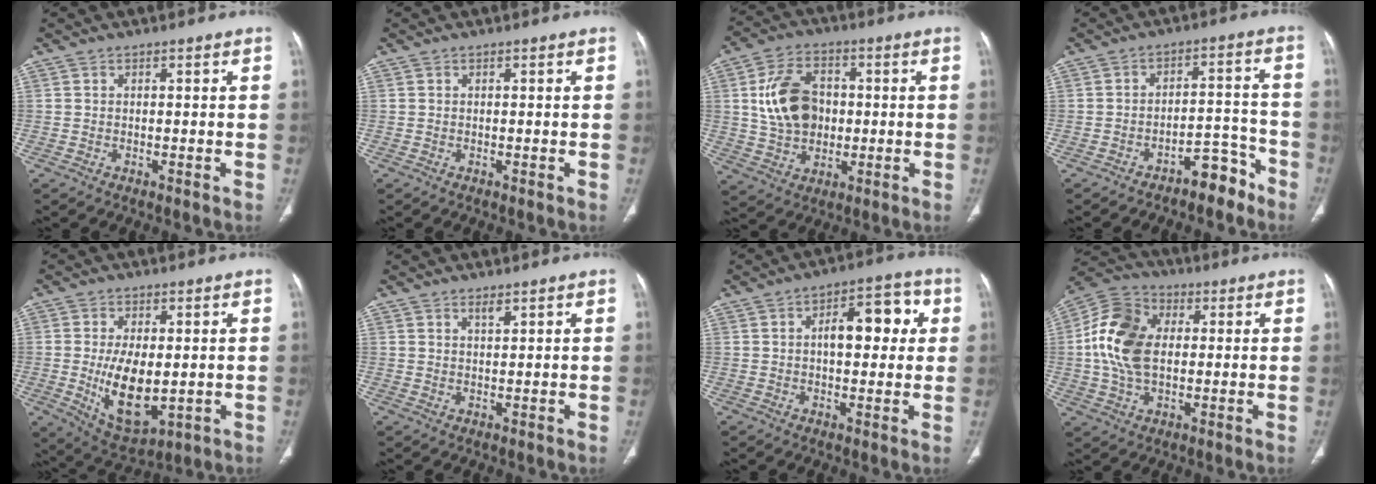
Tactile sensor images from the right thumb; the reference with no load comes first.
{"total": 0.0}
{"total": 13.0, "force": [1.1, 9.5, 8.8], "torque": [-0.137, 0.009, 0.023]}
{"total": 6.6, "force": [-5.1, 2.9, 2.9], "torque": [-0.024, 0.072, -0.075]}
{"total": 11.8, "force": [-1.0, 6.1, 10.1], "torque": [-0.165, -0.019, 0.000]}
{"total": 1.5, "force": [1.2, 0.3, 0.8], "torque": [-0.007, -0.010, 0.023]}
{"total": 10.7, "force": [2.0, 5.5, 8.9], "torque": [-0.095, 0.022, 0.022]}
{"total": 14.1, "force": [1.1, 9.3, 10.5], "torque": [-0.198, 0.017, 0.015]}